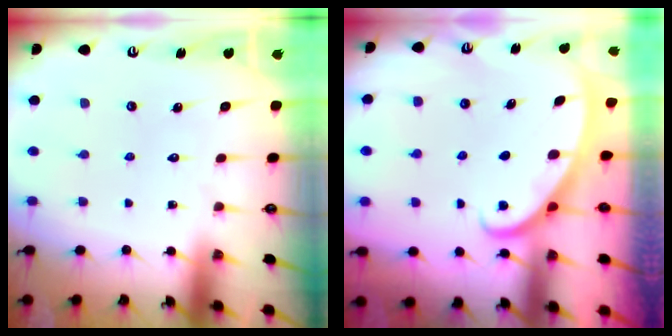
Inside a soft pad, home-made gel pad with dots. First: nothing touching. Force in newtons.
{"total": 2.8, "press": 2.8, "slide": 0.1}